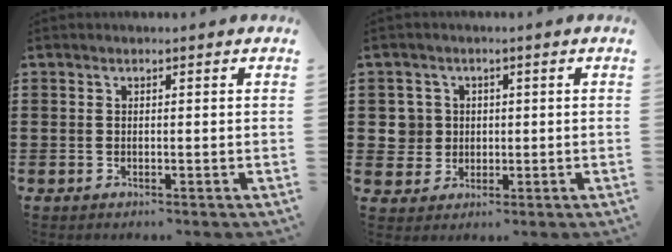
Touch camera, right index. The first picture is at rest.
{"total": 4.0, "force": [0.3, 3.9, 0.8], "torque": [-0.035, 0.013, 0.004]}